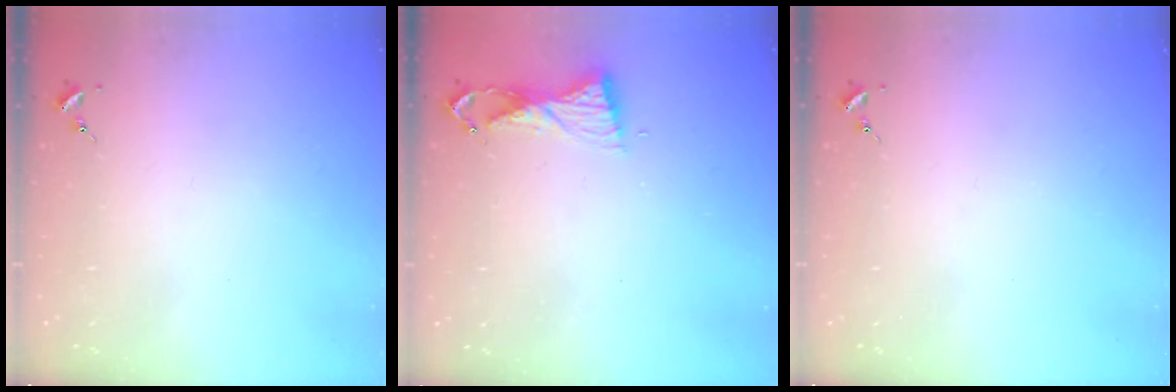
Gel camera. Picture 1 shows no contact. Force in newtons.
{"total": 6.2, "press": 6.1, "slide": 0.6}
{"total": 0.0}